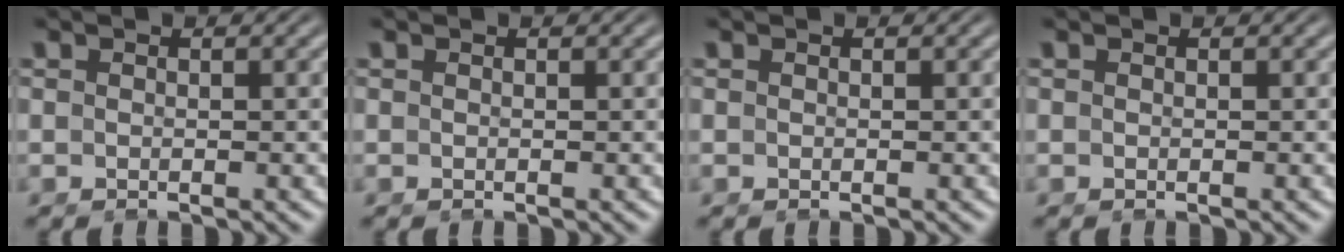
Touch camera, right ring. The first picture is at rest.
{"total": 0.0}
{"total": 0.0}
{"total": 0.0}